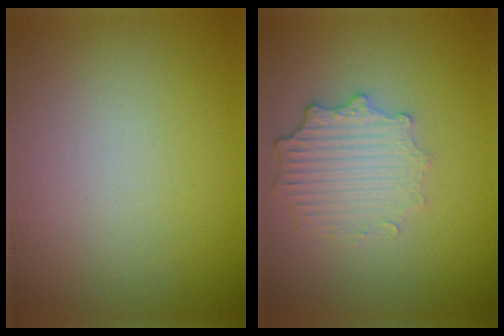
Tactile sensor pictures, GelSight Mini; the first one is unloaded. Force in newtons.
{"total": 3.7, "press": 3.0, "slide": 2.2}